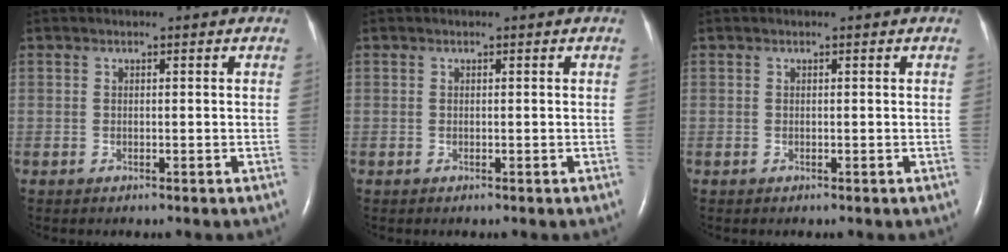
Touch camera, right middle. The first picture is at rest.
{"total": 0.0}
{"total": 0.0}